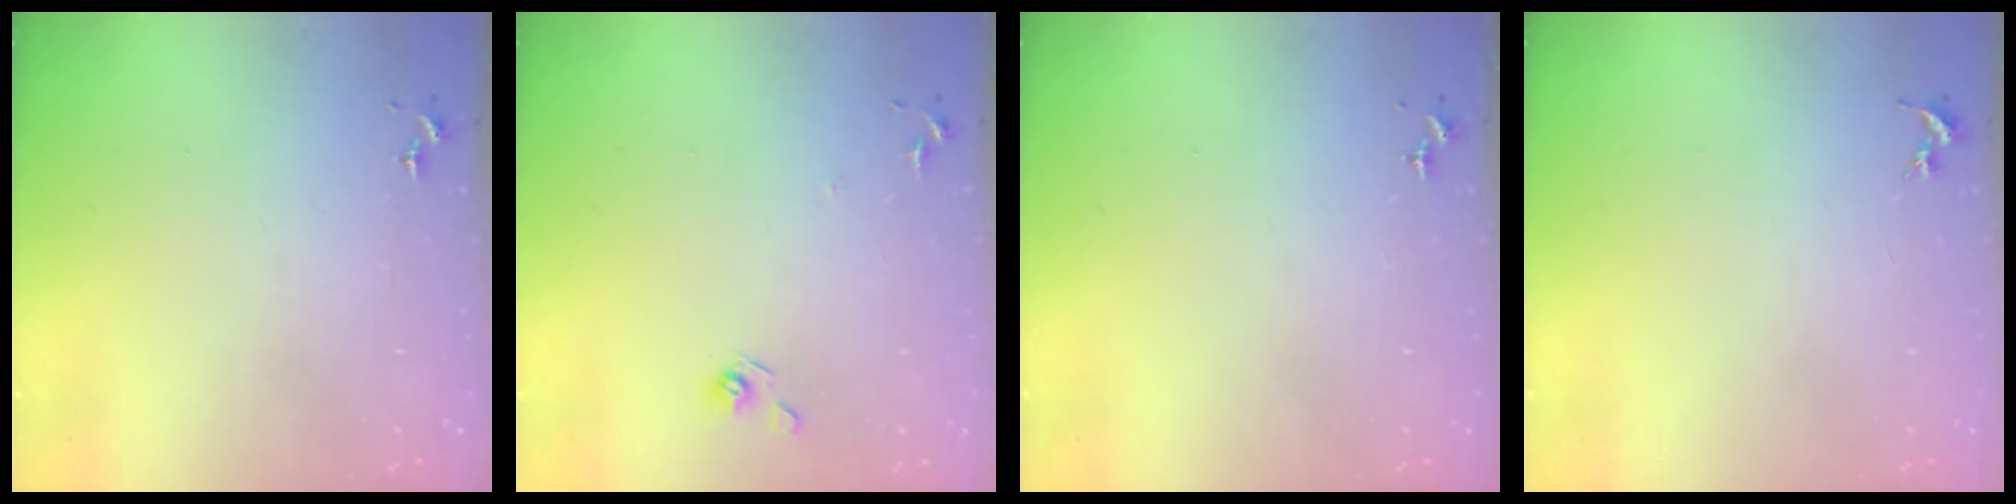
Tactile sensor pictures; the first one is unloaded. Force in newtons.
{"total": 6.5, "press": 6.4, "slide": 1.3}
{"total": 0.0}
{"total": 0.0}